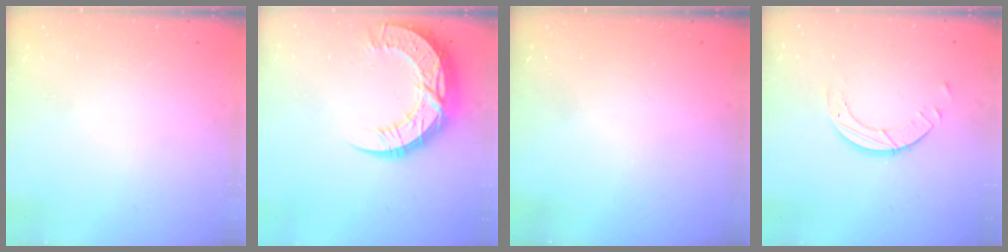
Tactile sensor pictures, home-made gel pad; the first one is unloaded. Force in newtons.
{"total": 16.5, "press": 16.5, "slide": 1.2}
{"total": 0.0}
{"total": 4.2, "press": 4.2, "slide": 0.3}